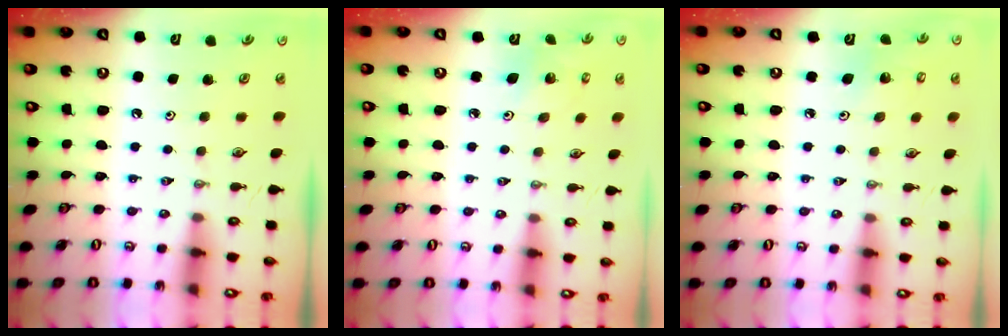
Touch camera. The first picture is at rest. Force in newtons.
{"total": 3.1, "press": 3.1, "slide": 0.1}
{"total": 3.0, "press": 2.6, "slide": 1.5}